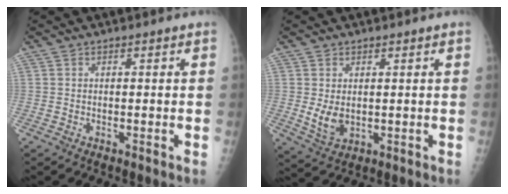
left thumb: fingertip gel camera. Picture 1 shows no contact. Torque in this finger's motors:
{"motor_torque": [0.12, 1.23, 0.56, -0.08, 0.05]}